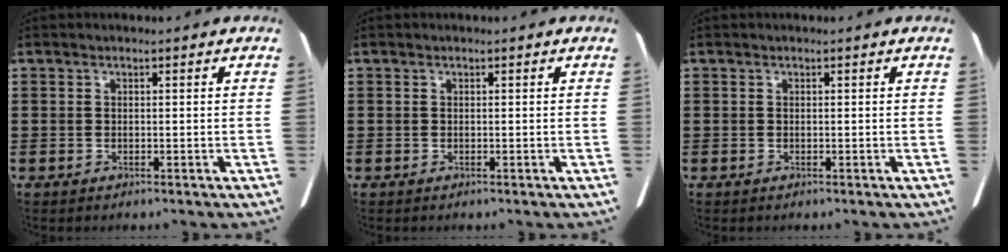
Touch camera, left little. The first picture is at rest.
{"total": 0.0}
{"total": 0.0}